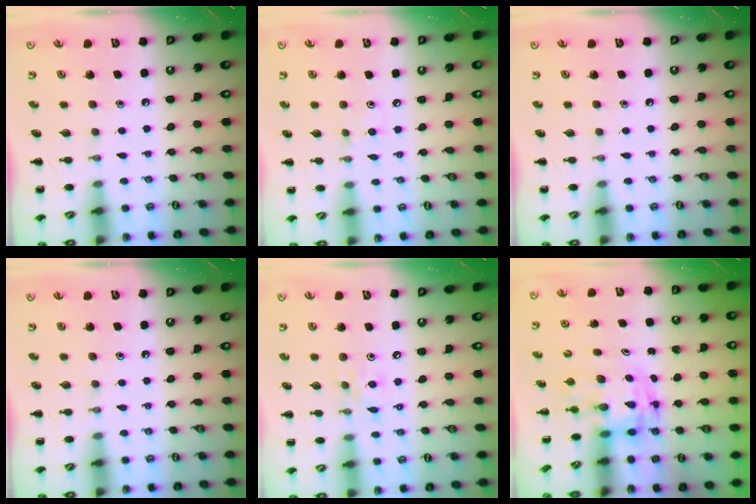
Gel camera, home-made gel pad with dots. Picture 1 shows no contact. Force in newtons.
{"total": 2.9, "press": 2.7, "slide": 1.1}
{"total": 0.0}
{"total": 0.0}
{"total": 5.6, "press": 5.5, "slide": 0.7}
{"total": 3.4, "press": 3.3, "slide": 0.6}